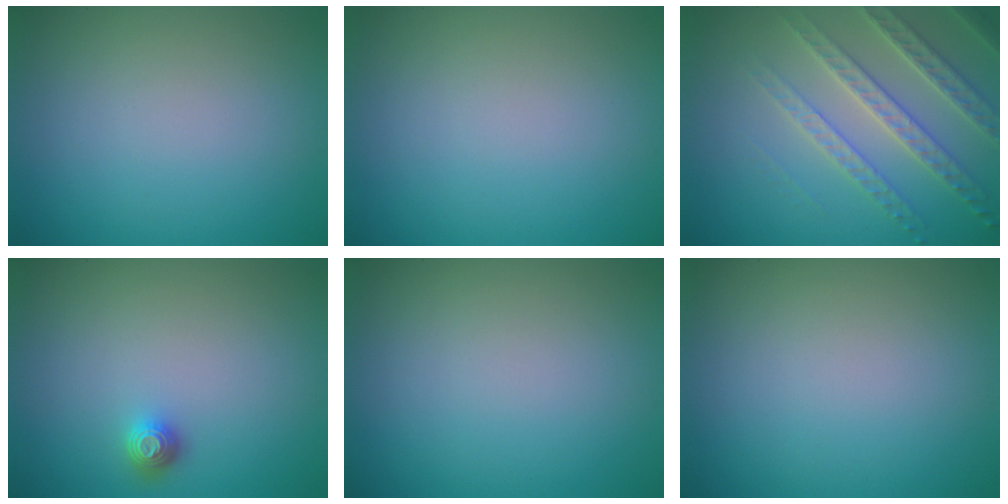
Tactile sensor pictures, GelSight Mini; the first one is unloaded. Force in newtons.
{"total": 0.0}
{"total": 4.0, "press": 4.0, "slide": 0.6}
{"total": 1.2, "press": 1.1, "slide": 0.4}
{"total": 0.0}
{"total": 0.0}